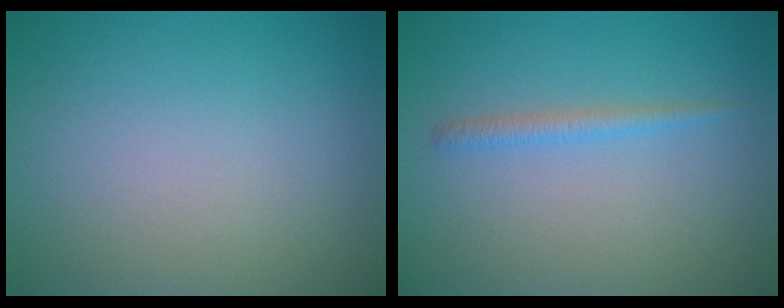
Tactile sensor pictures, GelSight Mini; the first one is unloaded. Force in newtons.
{"total": 1.3, "press": 1.3, "slide": 0.0}